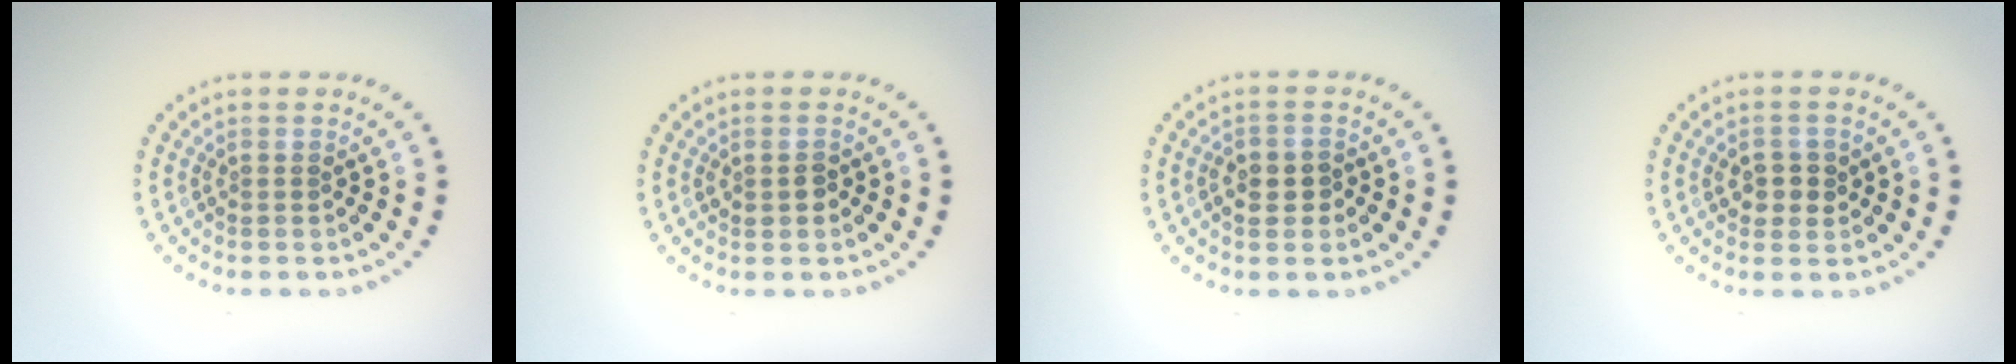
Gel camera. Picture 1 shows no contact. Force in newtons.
{"total": 1.2, "press": 1.2, "slide": 0.0}
{"total": 2.4, "press": 2.3, "slide": 0.6}
{"total": 2.1, "press": 2.0, "slide": 0.4}